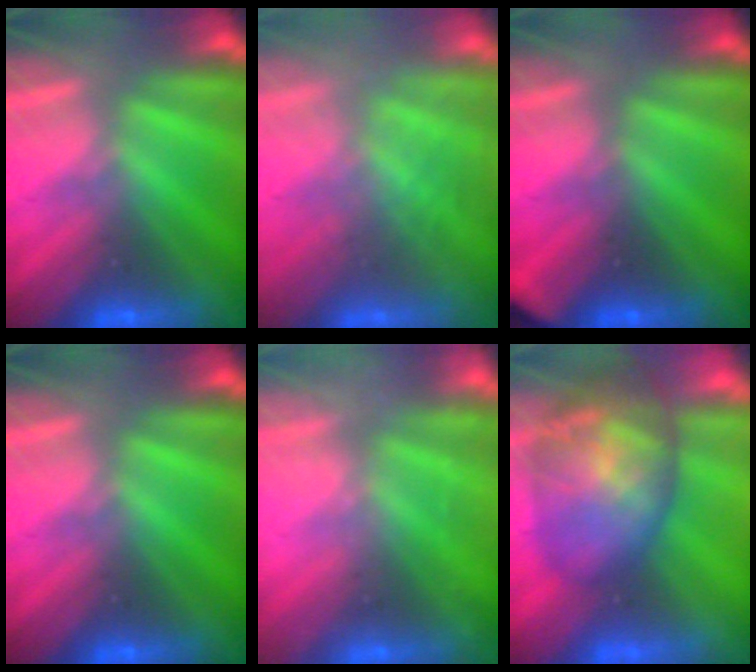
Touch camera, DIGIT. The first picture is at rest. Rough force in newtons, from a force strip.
{"total": 3.0}
{"total": 2.1}
{"total": 0.0}
{"total": 2.2}
{"total": 7.4}